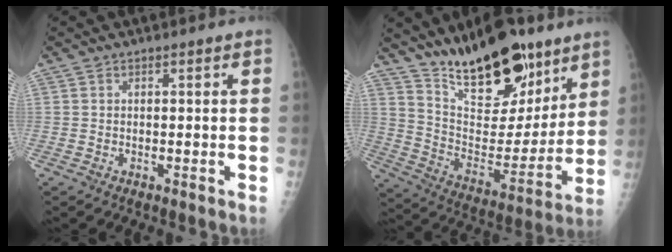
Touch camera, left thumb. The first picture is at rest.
{"total": 22.2, "force": [15.9, 9.0, 12.7], "torque": [-0.152, -0.091, 0.265]}